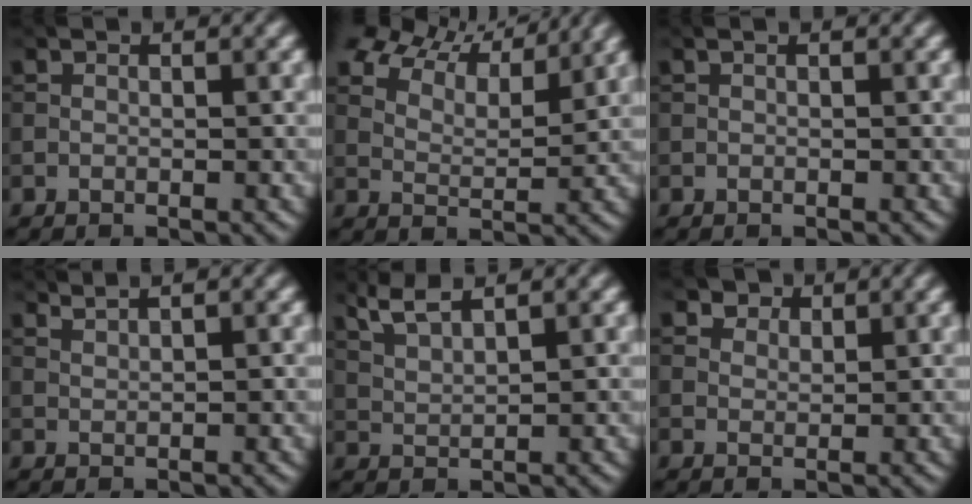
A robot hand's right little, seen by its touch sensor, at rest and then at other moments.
{"total": 11.1, "force": [9.3, 3.3, 4.9], "torque": [-0.103, 0.002, 0.141]}
{"total": 0.0}
{"total": 1.9, "force": [1.6, 0.4, 1.0], "torque": [-0.011, 0.000, 0.021]}
{"total": 3.0, "force": [2.3, 0.5, 1.9], "torque": [-0.041, 0.008, 0.050]}
{"total": 2.6, "force": [2.0, 1.5, 0.9], "torque": [-0.022, -0.013, 0.039]}